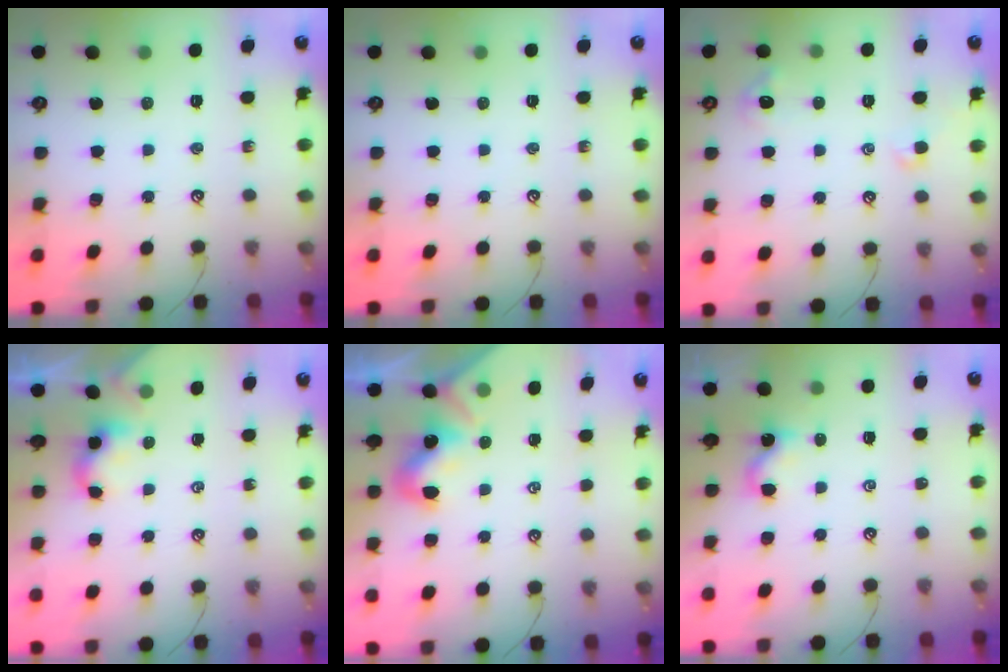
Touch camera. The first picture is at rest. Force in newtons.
{"total": 0.0}
{"total": 1.9, "press": 1.9, "slide": 0.4}
{"total": 1.7, "press": 1.6, "slide": 0.4}
{"total": 2.0, "press": 1.9, "slide": 0.4}
{"total": 0.0}